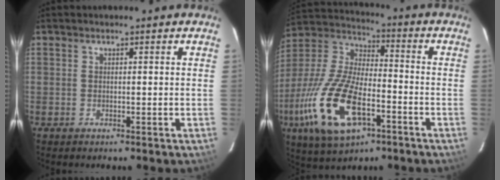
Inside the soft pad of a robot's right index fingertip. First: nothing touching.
{"total": 21.8, "force": [-8.9, 9.4, 17.6], "torque": [-0.383, -0.030, -0.163]}